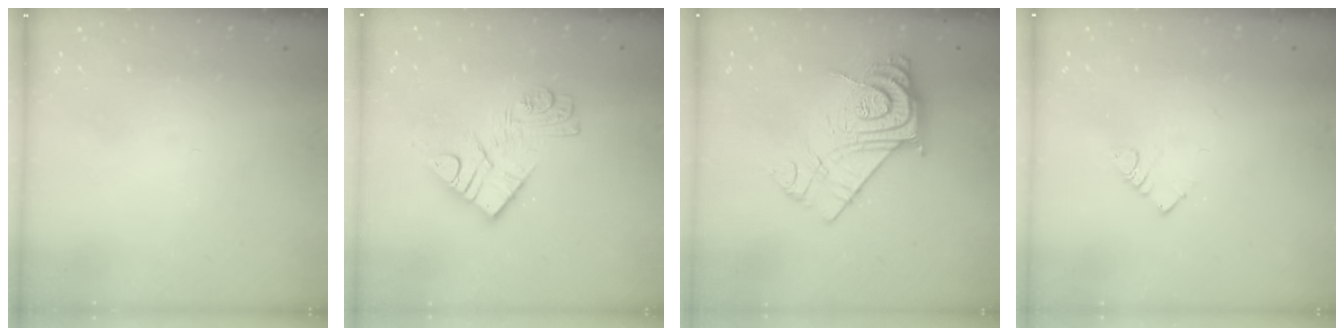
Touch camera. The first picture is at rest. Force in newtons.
{"total": 11.5, "press": 11.5, "slide": 0.6}
{"total": 14.6, "press": 14.5, "slide": 0.9}
{"total": 2.9, "press": 2.9, "slide": 0.5}